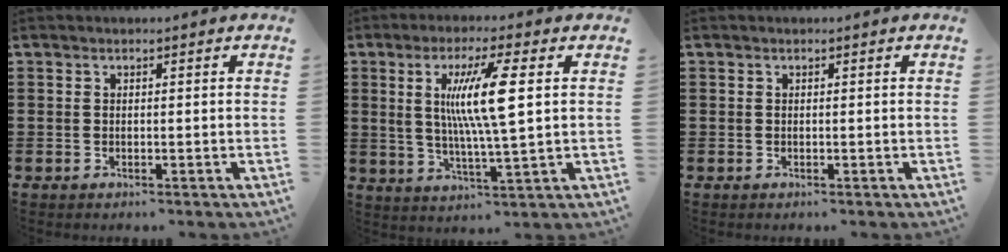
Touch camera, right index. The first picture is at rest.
{"total": 10.4, "force": [2.4, 1.0, 10.1], "torque": [-0.202, 0.003, 0.031]}
{"total": 0.0}